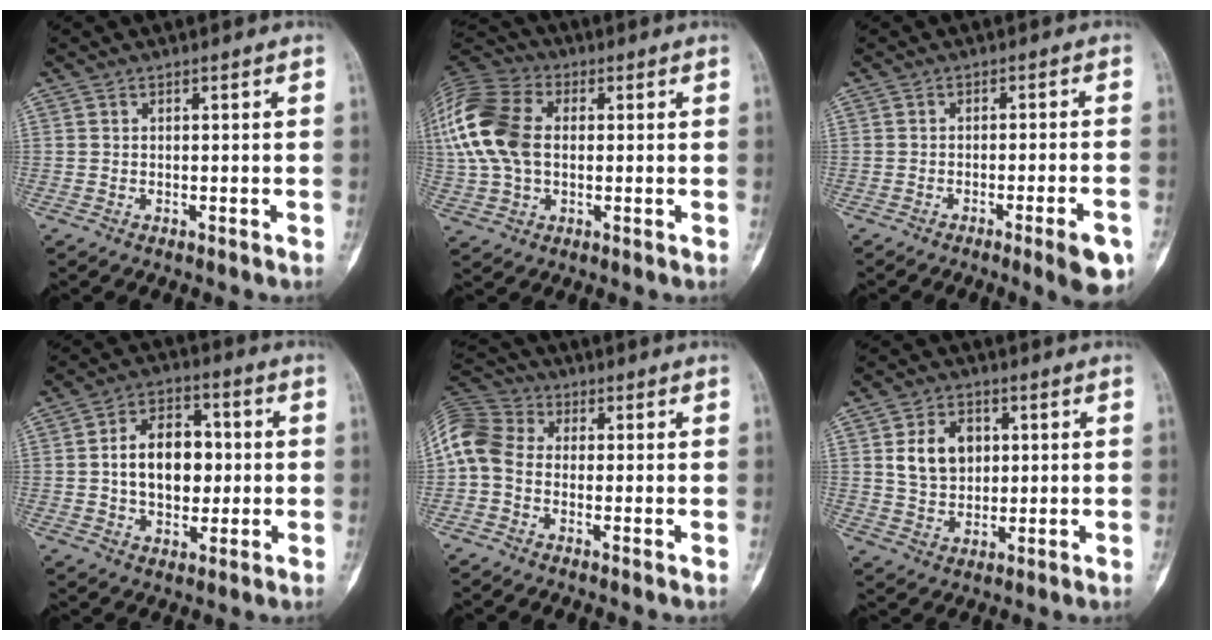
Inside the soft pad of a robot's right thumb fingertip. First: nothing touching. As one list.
[{"total": 19.6, "force": [2.1, 13.3, 14.2], "torque": [-0.333, 0.018, 0.036]}, {"total": 7.1, "force": [-3.7, 0.8, 6.0], "torque": [-0.076, 0.007, -0.046]}, {"total": 12.7, "force": [0.4, 8.6, 9.4], "torque": [-0.117, 0.017, 0.006]}, {"total": 9.3, "force": [-0.4, 7.3, 5.8], "torque": [-0.114, 0.025, -0.025]}, {"total": 9.1, "force": [2.2, 6.8, 5.6], "torque": [-0.067, -0.007, 0.043]}]